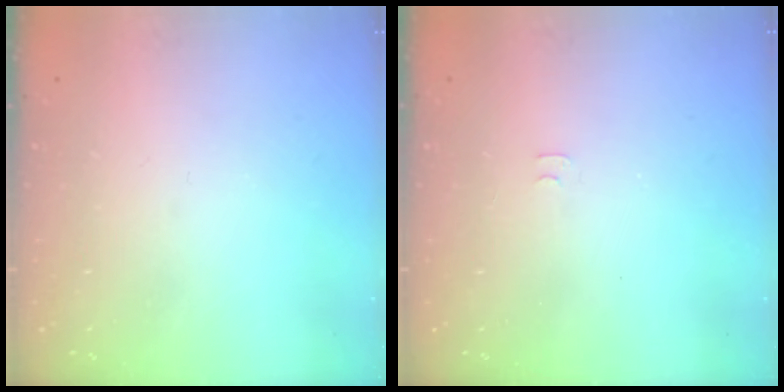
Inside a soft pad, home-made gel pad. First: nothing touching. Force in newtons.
{"total": 3.6, "press": 3.6, "slide": 0.4}